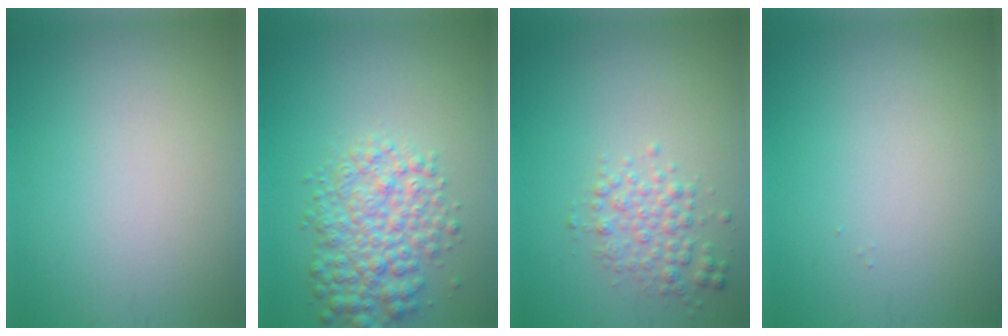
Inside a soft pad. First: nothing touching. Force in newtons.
{"total": 5.2, "press": 5.2, "slide": 0.2}
{"total": 2.5, "press": 2.5, "slide": 0.0}
{"total": 0.0}